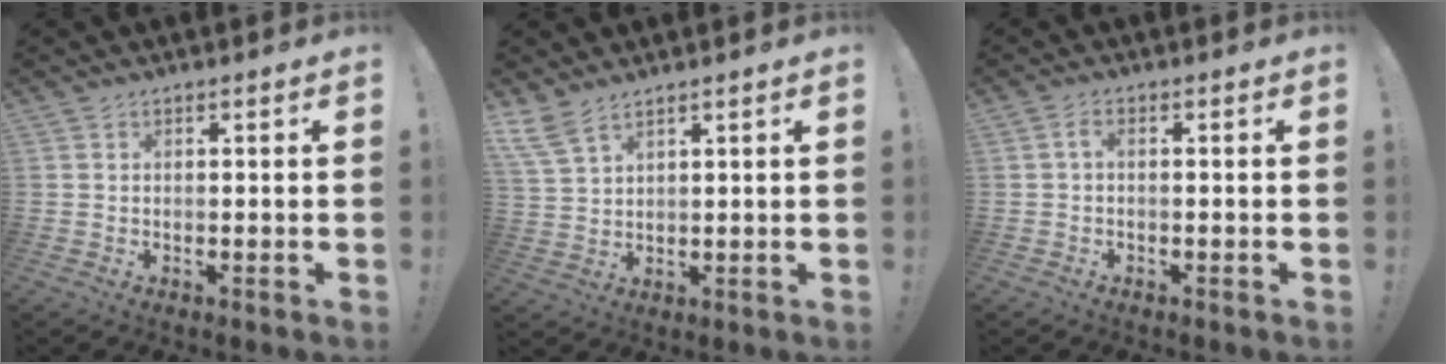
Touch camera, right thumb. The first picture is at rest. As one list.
[{"total": 6.2, "force": [4.8, 2.3, 3.2], "torque": [-0.065, -0.020, 0.095]}, {"total": 1.8, "force": [-0.5, 0.4, 1.7], "torque": [-0.033, 0.007, -0.010]}]